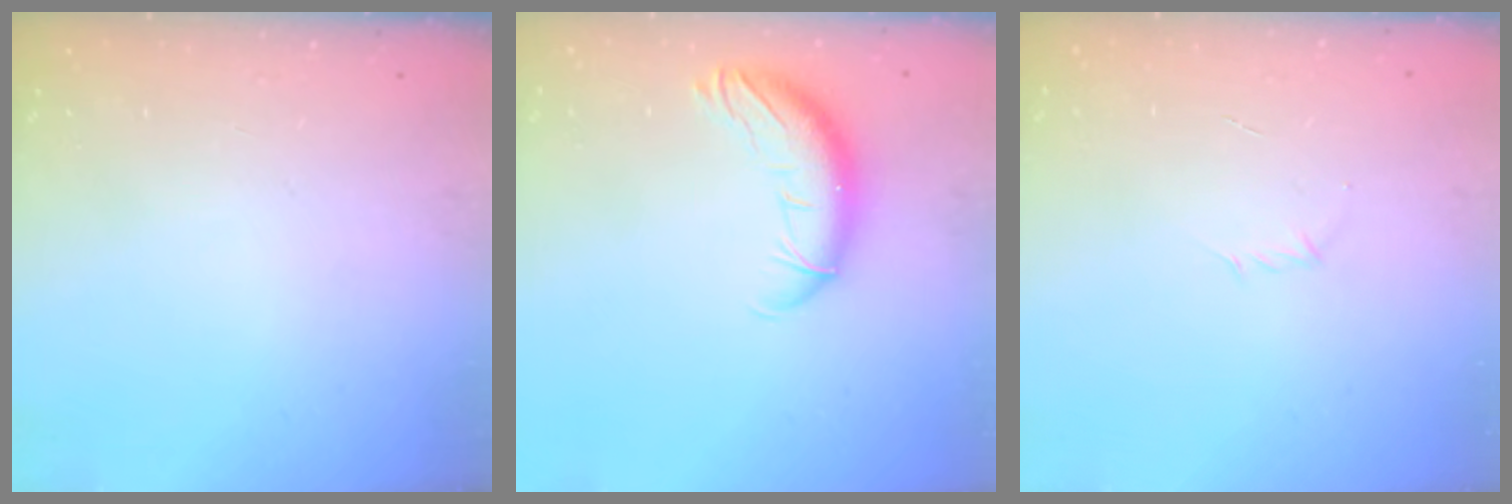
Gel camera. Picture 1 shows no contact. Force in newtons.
{"total": 11.2, "press": 11.1, "slide": 1.7}
{"total": 2.9, "press": 2.8, "slide": 0.8}